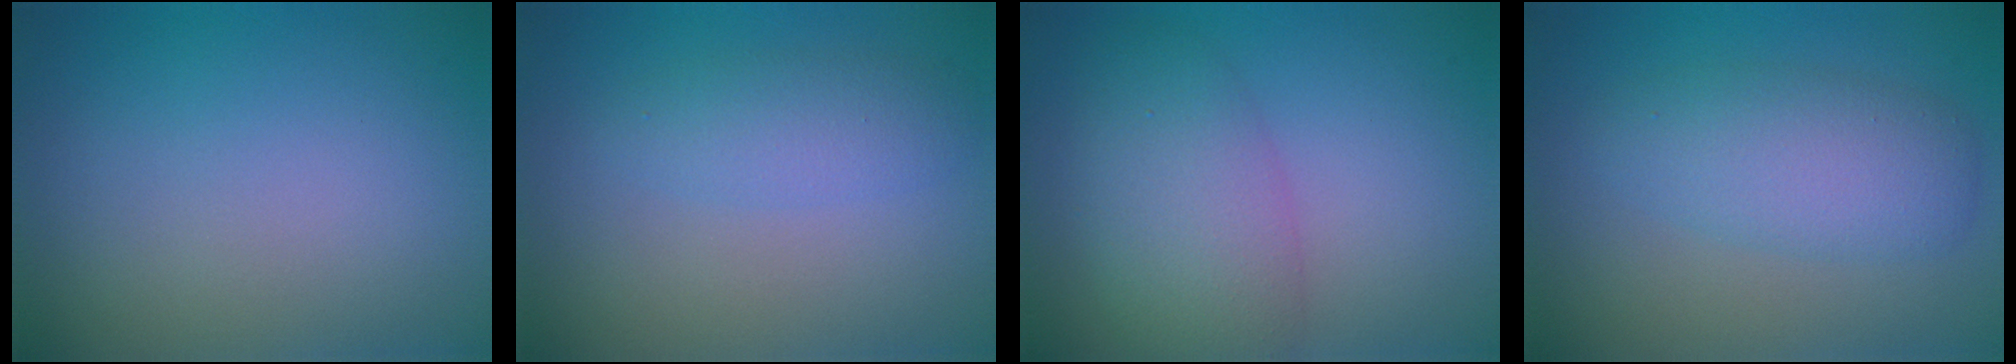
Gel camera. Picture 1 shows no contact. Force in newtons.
{"total": 2.3, "press": 2.3, "slide": 0.1}
{"total": 5.4, "press": 5.4, "slide": 0.3}
{"total": 4.4, "press": 4.4, "slide": 0.2}